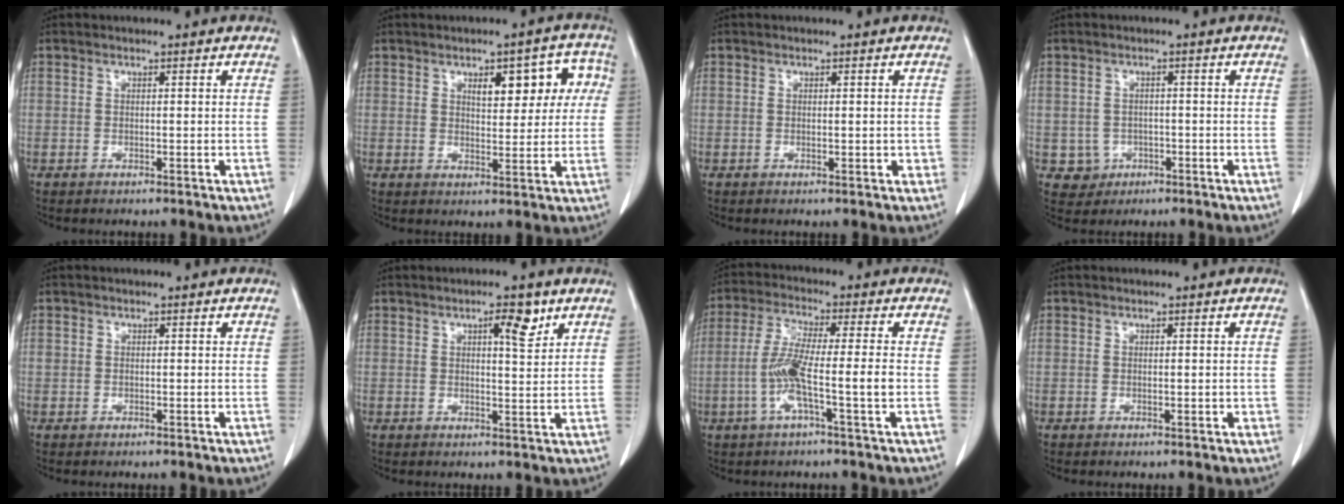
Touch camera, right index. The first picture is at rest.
{"total": 8.5, "force": [2.8, 3.7, 7.1], "torque": [-0.076, 0.029, 0.036]}
{"total": 1.4, "force": [-0.1, 0.6, 1.2], "torque": [-0.015, -0.002, 0.001]}
{"total": 3.6, "force": [-1.0, 3.4, 0.1], "torque": [0.007, 0.011, -0.010]}
{"total": 0.7, "force": [0.1, 0.6, 0.3], "torque": [-0.003, 0.009, 0.002]}
{"total": 4.3, "force": [2.4, 1.0, 3.5], "torque": [-0.052, -0.003, 0.036]}
{"total": 8.5, "force": [-2.1, -0.2, 8.2], "torque": [-0.163, 0.002, -0.045]}
{"total": 1.0, "force": [-0.1, 0.4, 0.9], "torque": [-0.013, -0.002, 0.001]}